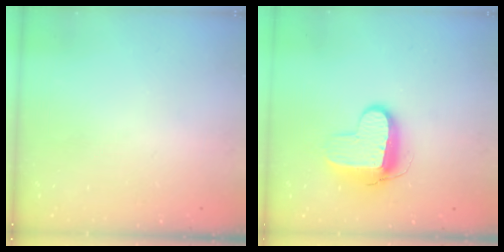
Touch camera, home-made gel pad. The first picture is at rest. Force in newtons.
{"total": 10.3, "press": 10.2, "slide": 1.0}